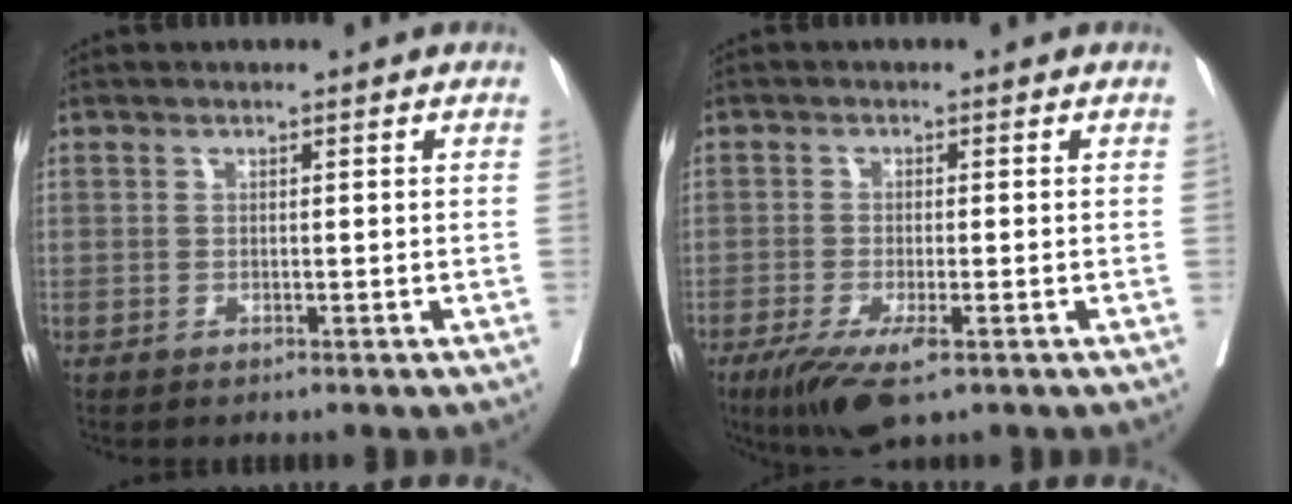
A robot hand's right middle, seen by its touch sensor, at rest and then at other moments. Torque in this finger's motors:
{"motor_torque": [1.20, -0.92, 0.23, 0.07]}